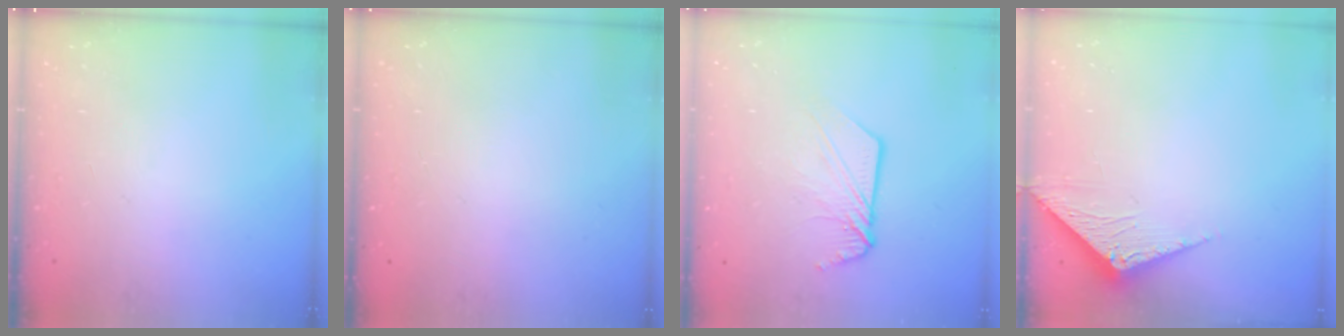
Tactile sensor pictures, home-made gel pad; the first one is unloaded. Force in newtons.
{"total": 0.0}
{"total": 8.3, "press": 8.3, "slide": 0.3}
{"total": 3.3, "press": 3.2, "slide": 0.3}